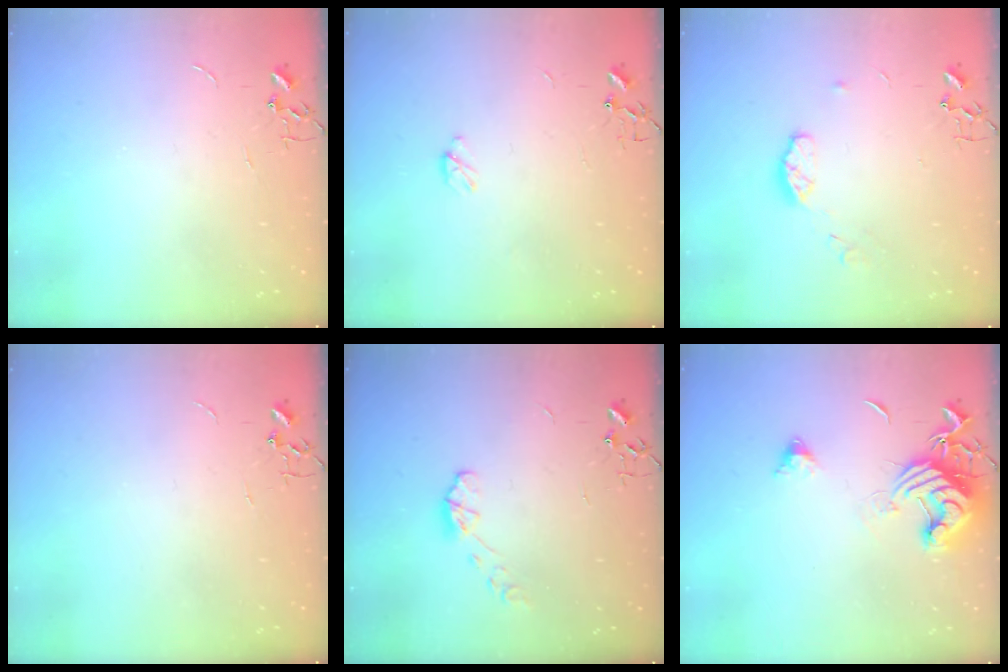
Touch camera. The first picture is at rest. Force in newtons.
{"total": 3.2, "press": 3.2, "slide": 0.4}
{"total": 6.7, "press": 6.7, "slide": 0.5}
{"total": 0.0}
{"total": 5.7, "press": 5.7, "slide": 0.2}
{"total": 12.9, "press": 12.8, "slide": 1.7}